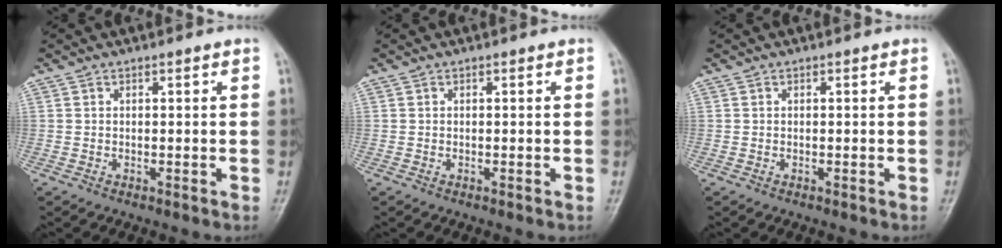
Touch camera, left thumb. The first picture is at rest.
{"total": 0.0}
{"total": 0.0}